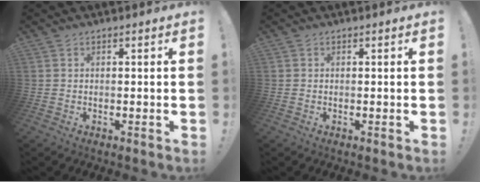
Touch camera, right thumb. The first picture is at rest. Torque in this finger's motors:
{"motor_torque": [0.01, 0.15, 0.14, -0.05, -0.05]}